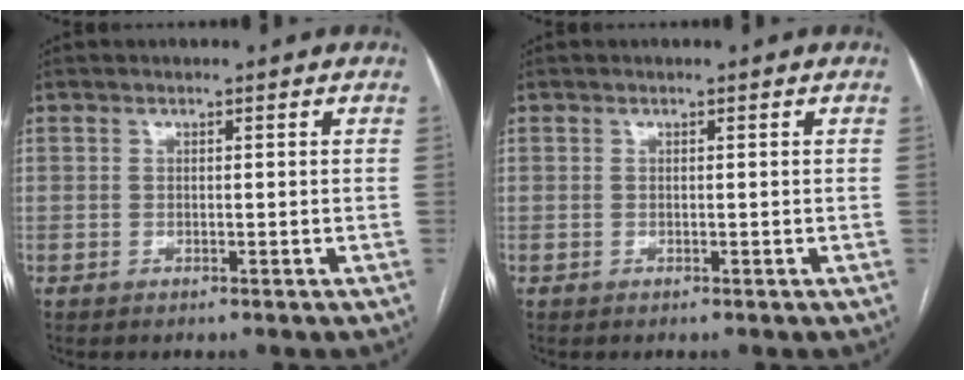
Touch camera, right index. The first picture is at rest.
{"total": 0.0}